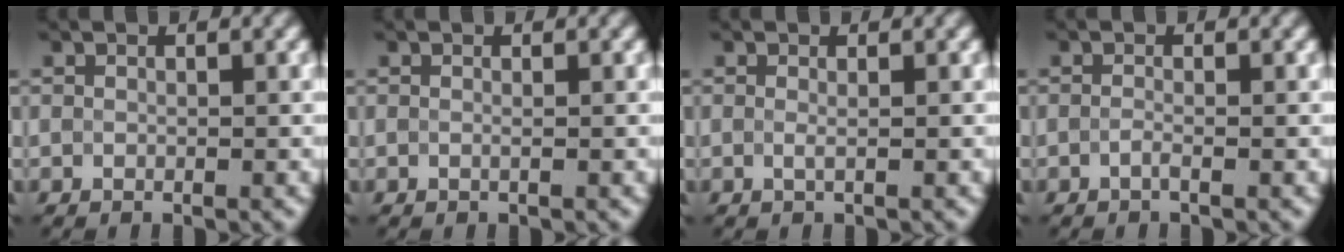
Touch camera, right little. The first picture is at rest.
{"total": 0.0}
{"total": 0.0}
{"total": 0.7, "force": [-0.7, 0.0, -0.1], "torque": [0.002, -0.001, -0.016]}